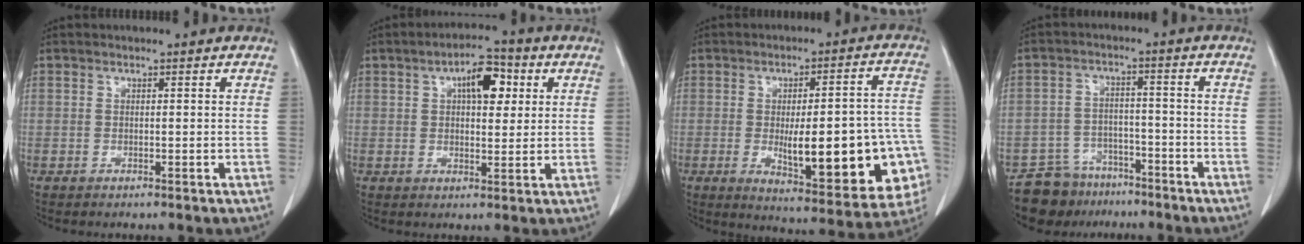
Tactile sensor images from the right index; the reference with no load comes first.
{"total": 7.2, "force": [2.5, 3.0, 6.1], "torque": [-0.093, 0.017, 0.037]}
{"total": 21.7, "force": [-4.7, 5.4, 20.5], "torque": [-0.199, 0.018, -0.039]}
{"total": 8.2, "force": [-6.7, 4.7, 0.3], "torque": [0.002, 0.023, -0.109]}